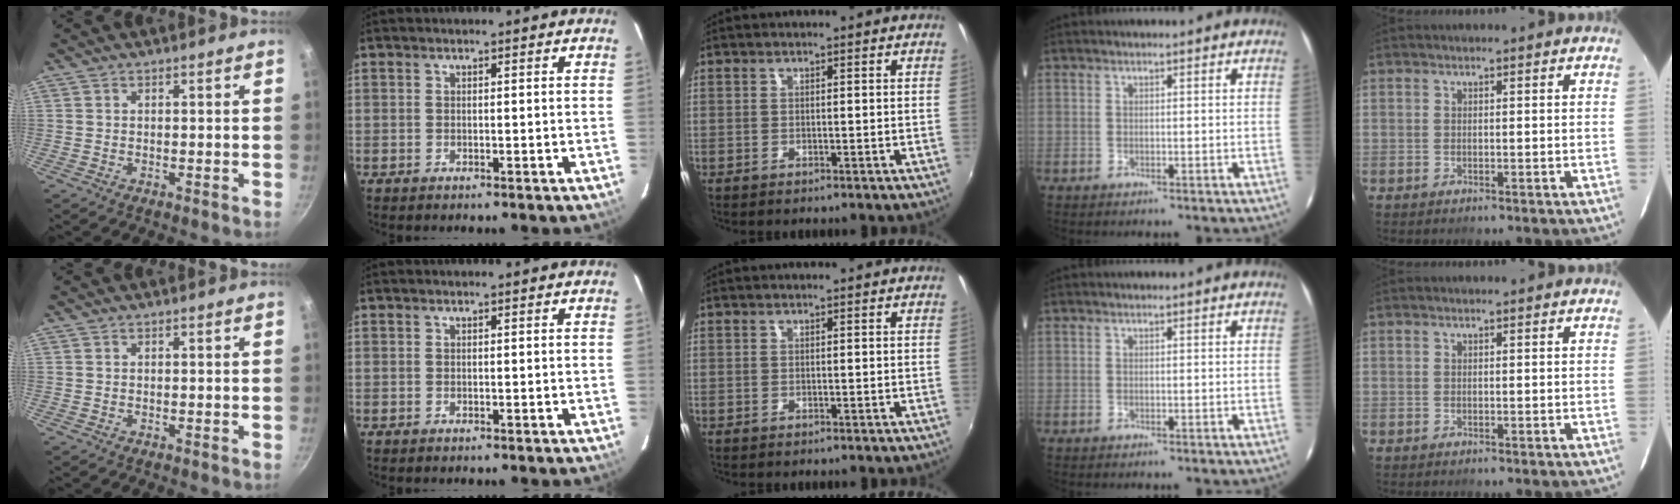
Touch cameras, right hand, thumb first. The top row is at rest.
{}